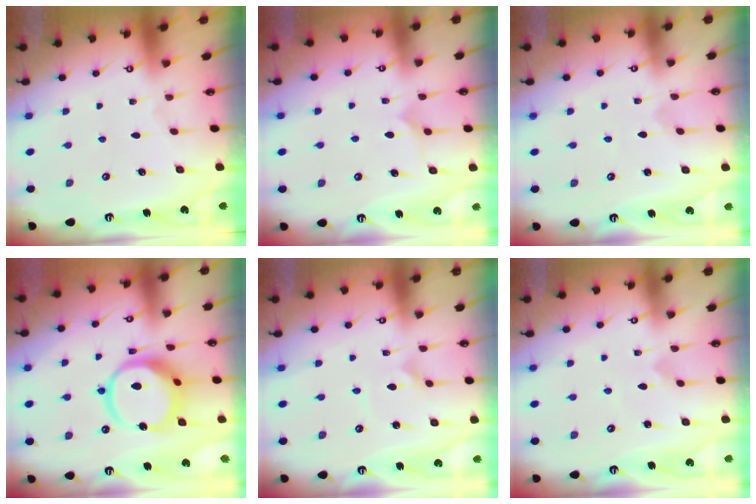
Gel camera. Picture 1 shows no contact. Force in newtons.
{"total": 5.1, "press": 5.1, "slide": 0.1}
{"total": 1.2, "press": 1.1, "slide": 0.1}
{"total": 13.5, "press": 13.4, "slide": 1.3}
{"total": 2.3, "press": 2.3, "slide": 0.1}
{"total": 2.4, "press": 2.4, "slide": 0.2}